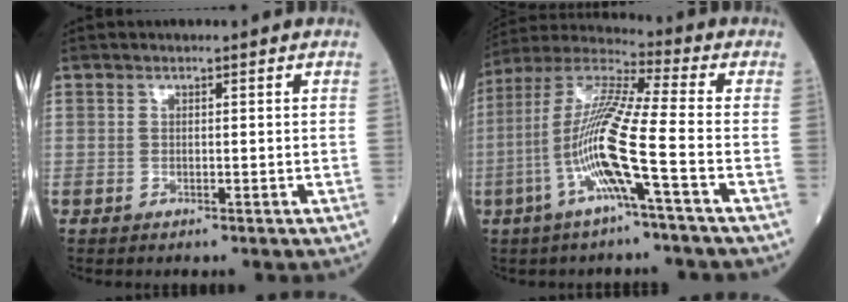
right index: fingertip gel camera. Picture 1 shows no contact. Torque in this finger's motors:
{"motor_torque": [1.87, -0.26, 1.05, 0.21]}